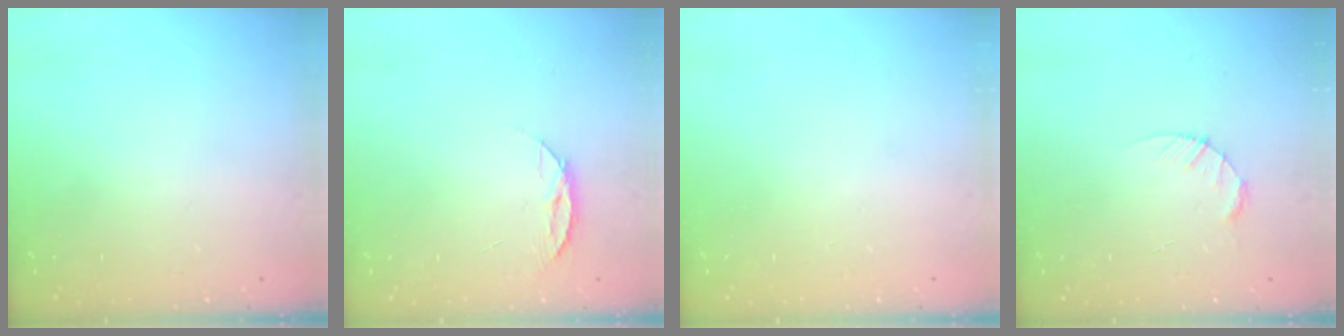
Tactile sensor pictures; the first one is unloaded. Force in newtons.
{"total": 4.4, "press": 4.3, "slide": 0.5}
{"total": 0.0}
{"total": 3.7, "press": 3.6, "slide": 0.4}